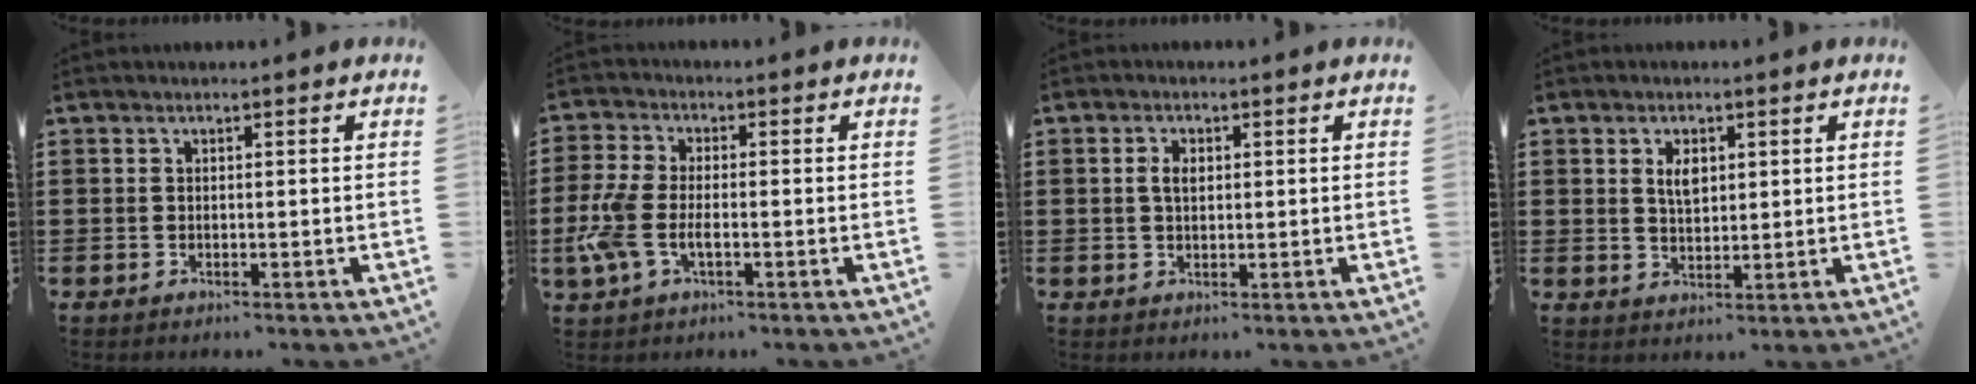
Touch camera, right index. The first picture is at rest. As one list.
[{"total": 5.8, "force": [-1.6, 2.9, 4.8], "torque": [-0.125, -0.005, -0.040]}, {"total": 2.3, "force": [0.4, 1.2, 1.8], "torque": [-0.039, 0.008, 0.006]}, {"total": 3.3, "force": [1.2, 1.7, 2.5], "torque": [-0.047, 0.004, 0.020]}]